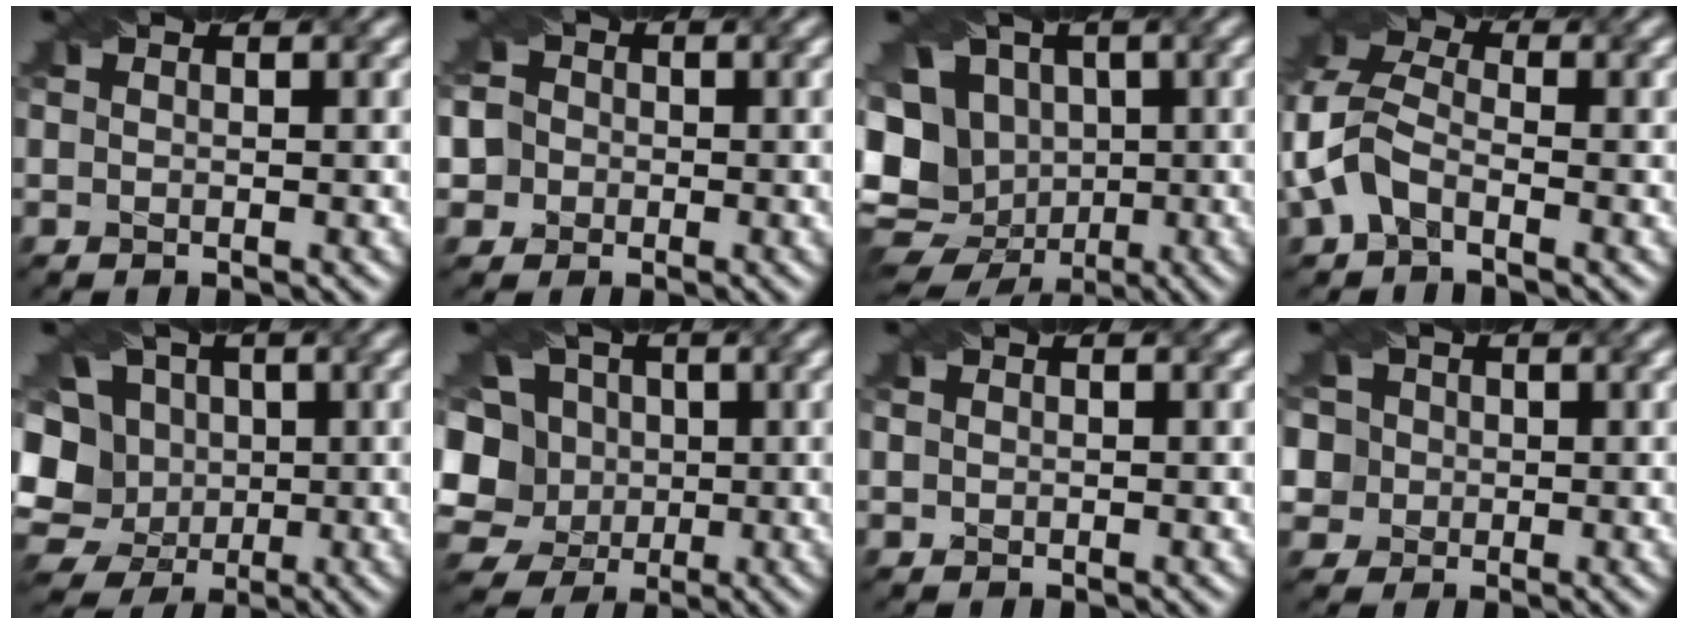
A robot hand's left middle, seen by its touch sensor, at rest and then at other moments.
{"total": 4.9, "force": [0.4, 4.6, 1.7], "torque": [-0.027, 0.036, -0.015]}
{"total": 14.5, "force": [-2.2, 12.4, 7.2], "torque": [-0.133, 0.003, -0.059]}
{"total": 5.2, "force": [-1.4, 3.4, 3.7], "torque": [-0.084, 0.015, -0.043]}
{"total": 12.7, "force": [0.2, 11.1, 6.2], "torque": [-0.141, 0.033, -0.029]}
{"total": 10.2, "force": [0.7, 8.7, 5.4], "torque": [-0.110, 0.031, -0.019]}
{"total": 0.6, "force": [0.2, 0.6, 0.2], "torque": [-0.003, -0.002, 0.003]}
{"total": 7.0, "force": [2.4, 6.0, 2.8], "torque": [-0.052, 0.034, 0.016]}